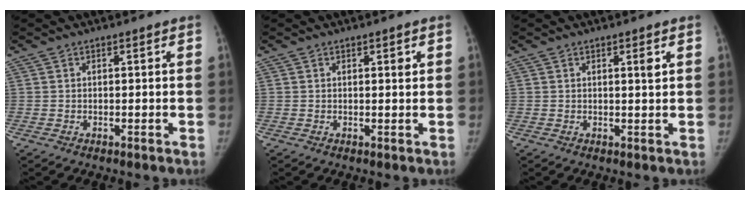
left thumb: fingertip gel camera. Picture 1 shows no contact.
{"total": 1.2, "force": [0.5, 0.4, 1.0], "torque": [-0.010, -0.001, 0.008]}
{"total": 1.8, "force": [0.8, 0.2, 1.6], "torque": [-0.024, -0.004, 0.012]}